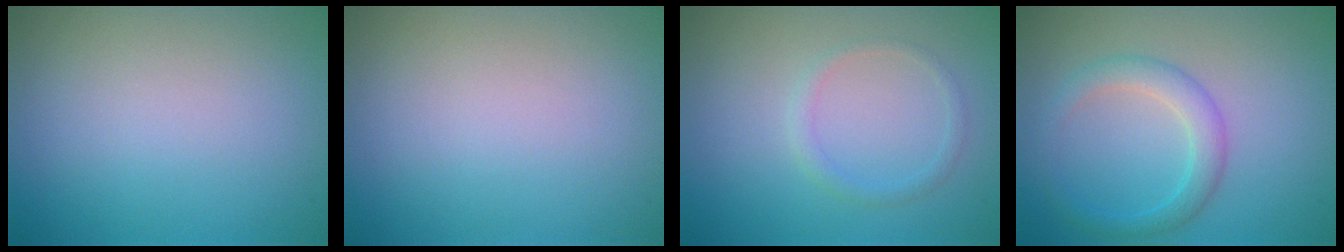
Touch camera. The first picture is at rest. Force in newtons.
{"total": 0.0}
{"total": 1.3, "press": 1.3, "slide": 0.2}
{"total": 2.8, "press": 2.8, "slide": 0.2}